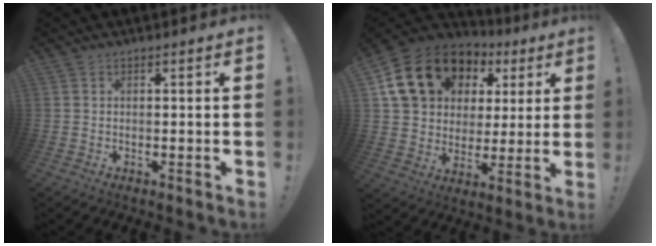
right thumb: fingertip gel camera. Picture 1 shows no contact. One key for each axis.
{"total": 19.9, "fx": 9.5, "fy": 14.4, "fz": 10.0, "tx": -0.170, "ty": -0.028, "tz": 0.197}